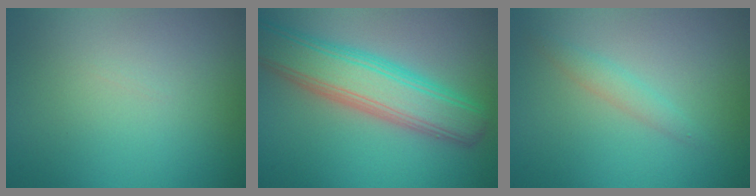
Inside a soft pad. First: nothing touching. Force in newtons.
{"total": 7.3, "press": 7.3, "slide": 0.4}
{"total": 1.4, "press": 1.4, "slide": 0.1}